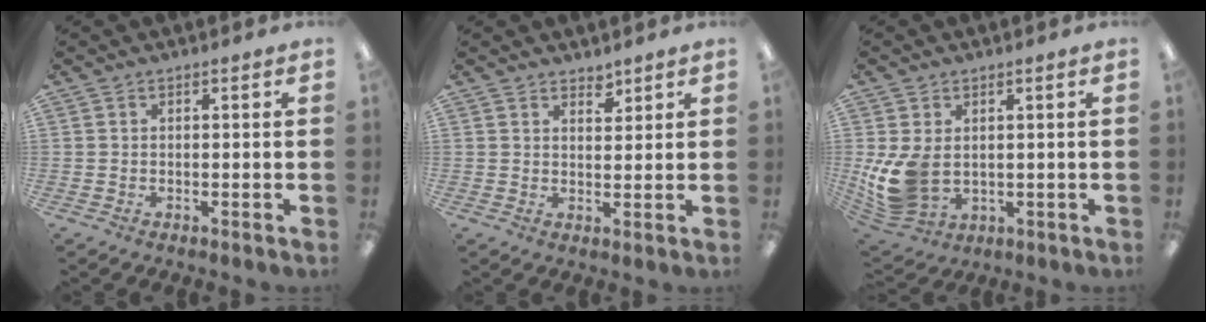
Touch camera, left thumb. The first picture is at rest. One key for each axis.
{"total": 3.0, "fx": 2.7, "fy": 1.1, "fz": 0.5, "tx": 0.010, "ty": -0.023, "tz": 0.046}
{"total": 10.4, "fx": 0.1, "fy": 7.3, "fz": 7.4, "tx": -0.176, "ty": -0.002, "tz": 0.009}